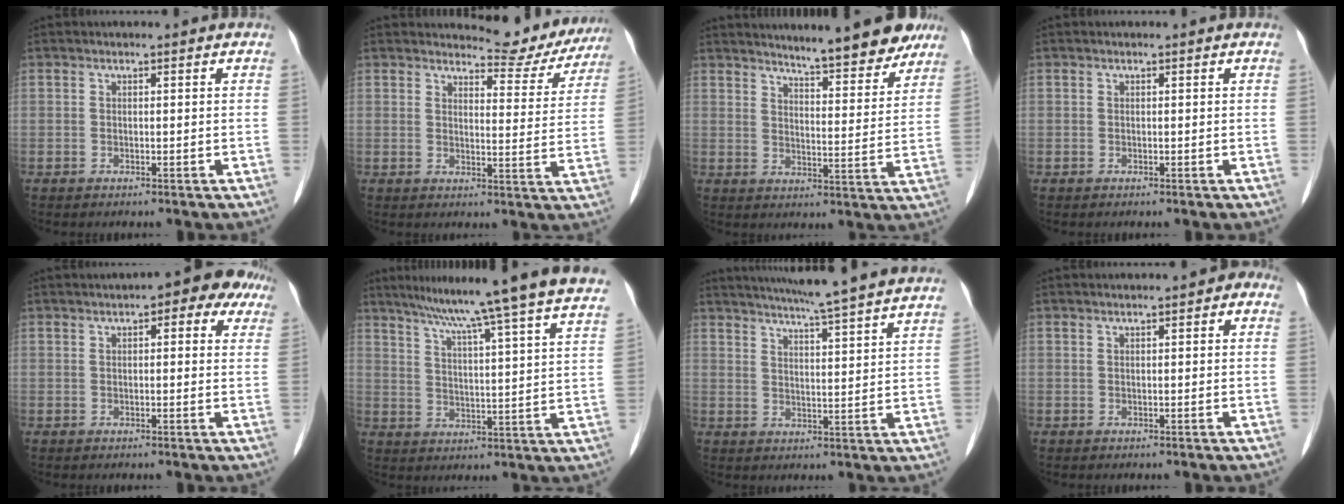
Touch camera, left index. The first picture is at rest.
{"total": 8.8, "force": [8.5, 2.1, 0.7], "torque": [-0.003, -0.023, 0.095]}
{"total": 12.3, "force": [11.0, 1.4, 5.3], "torque": [-0.066, -0.012, 0.142]}
{"total": 0.0}
{"total": 7.2, "force": [4.0, 2.6, 5.4], "torque": [-0.052, 0.026, 0.040]}
{"total": 21.8, "force": [18.9, -2.1, 10.6], "torque": [-0.169, -0.031, 0.245]}
{"total": 16.2, "force": [14.6, -1.4, 6.9], "torque": [-0.115, -0.019, 0.187]}
{"total": 2.3, "force": [1.0, 0.7, 1.9], "torque": [-0.026, 0.016, 0.011]}